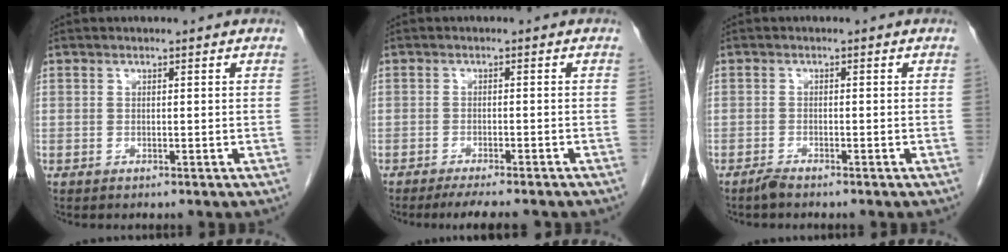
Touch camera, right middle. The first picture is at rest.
{"total": 7.0, "force": [-5.9, 0.6, 3.6], "torque": [-0.043, -0.012, -0.086]}
{"total": 1.3, "force": [-1.2, 0.0, 0.5], "torque": [-0.016, -0.002, -0.023]}